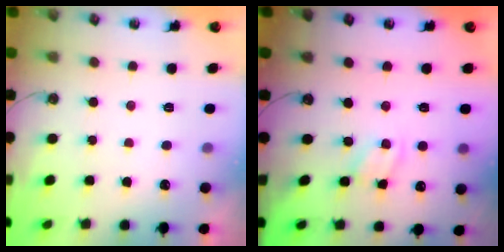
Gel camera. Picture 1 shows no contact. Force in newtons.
{"total": 2.2, "press": 2.2, "slide": 0.3}